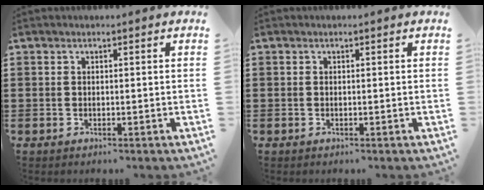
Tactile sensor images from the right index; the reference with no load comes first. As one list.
[{"total": 0.0}]